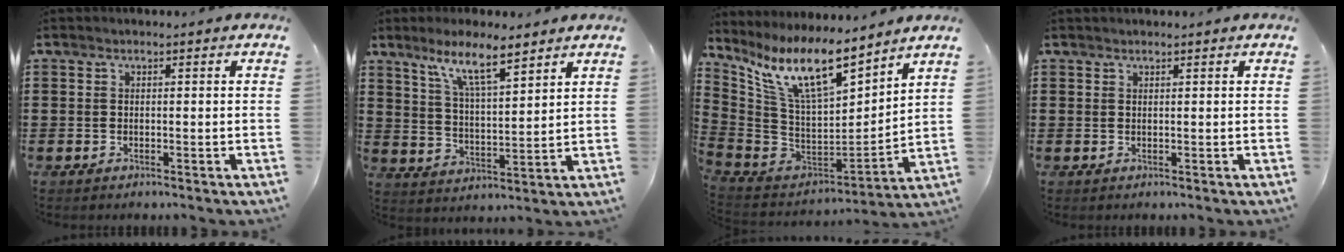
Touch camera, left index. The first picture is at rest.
{"total": 8.5, "force": [6.4, 1.4, 5.4], "torque": [-0.115, -0.019, 0.111]}
{"total": 13.7, "force": [9.4, 3.3, 9.4], "torque": [-0.209, -0.052, 0.167]}
{"total": 0.5, "force": [0.5, 0.0, 0.2], "torque": [-0.005, -0.001, 0.010]}